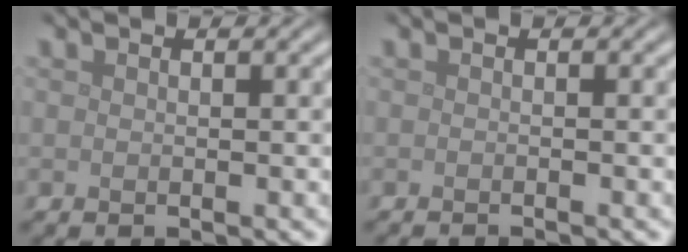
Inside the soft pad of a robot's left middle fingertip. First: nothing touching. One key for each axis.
{"total": 0.9, "fx": -0.8, "fy": 0.2, "fz": 0.4, "tx": 0.006, "ty": -0.004, "tz": -0.015}